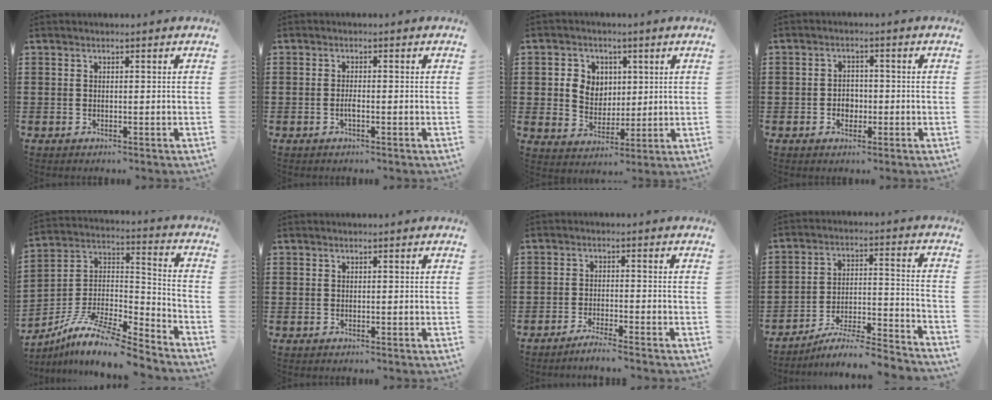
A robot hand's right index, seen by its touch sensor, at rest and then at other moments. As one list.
[{"total": 1.5, "force": [-0.6, 0.3, 1.3], "torque": [-0.033, -0.003, -0.013]}, {"total": 5.8, "force": [1.4, 5.3, 1.9], "torque": [-0.053, 0.015, 0.023]}, {"total": 2.5, "force": [-0.8, 1.9, 1.4], "torque": [-0.023, 0.000, -0.019]}, {"total": 10.4, "force": [-8.5, 1.9, 5.5], "torque": [-0.115, 0.009, -0.175]}, {"total": 0.0}, {"total": 2.4, "force": [-2.3, -0.4, 0.6], "torque": [-0.011, 0.002, -0.046]}, {"total": 6.4, "force": [-5.9, 0.3, 2.6], "torque": [-0.036, -0.003, -0.115]}]